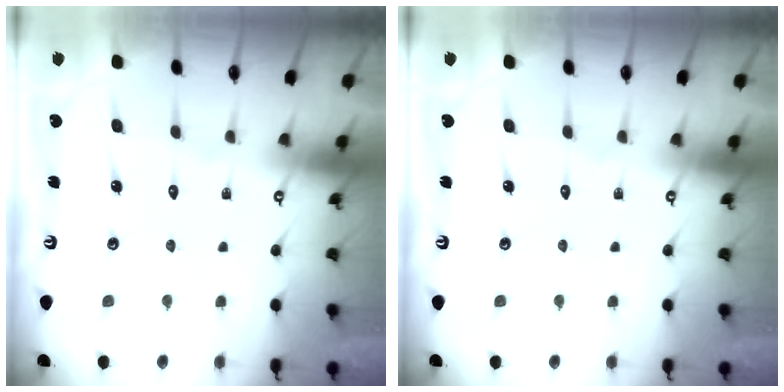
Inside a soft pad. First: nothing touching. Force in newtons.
{"total": 0.0}